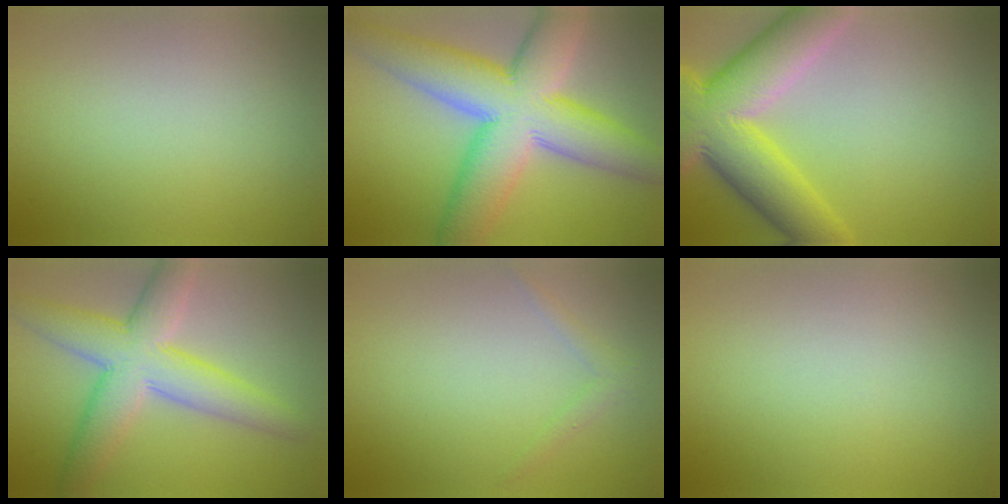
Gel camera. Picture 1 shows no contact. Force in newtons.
{"total": 12.6, "press": 12.6, "slide": 0.3}
{"total": 10.6, "press": 10.6, "slide": 0.7}
{"total": 7.7, "press": 7.7, "slide": 0.1}
{"total": 1.2, "press": 1.2, "slide": 0.1}
{"total": 0.0}